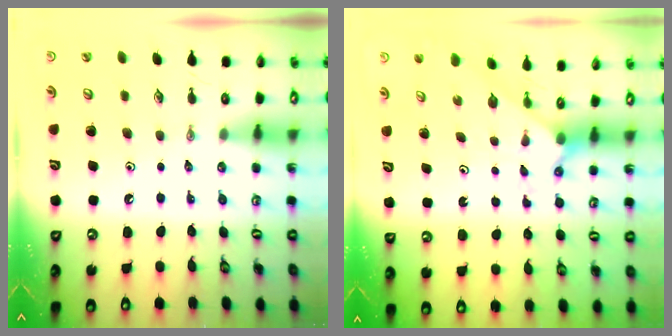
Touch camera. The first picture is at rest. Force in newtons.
{"total": 2.4, "press": 2.4, "slide": 0.3}